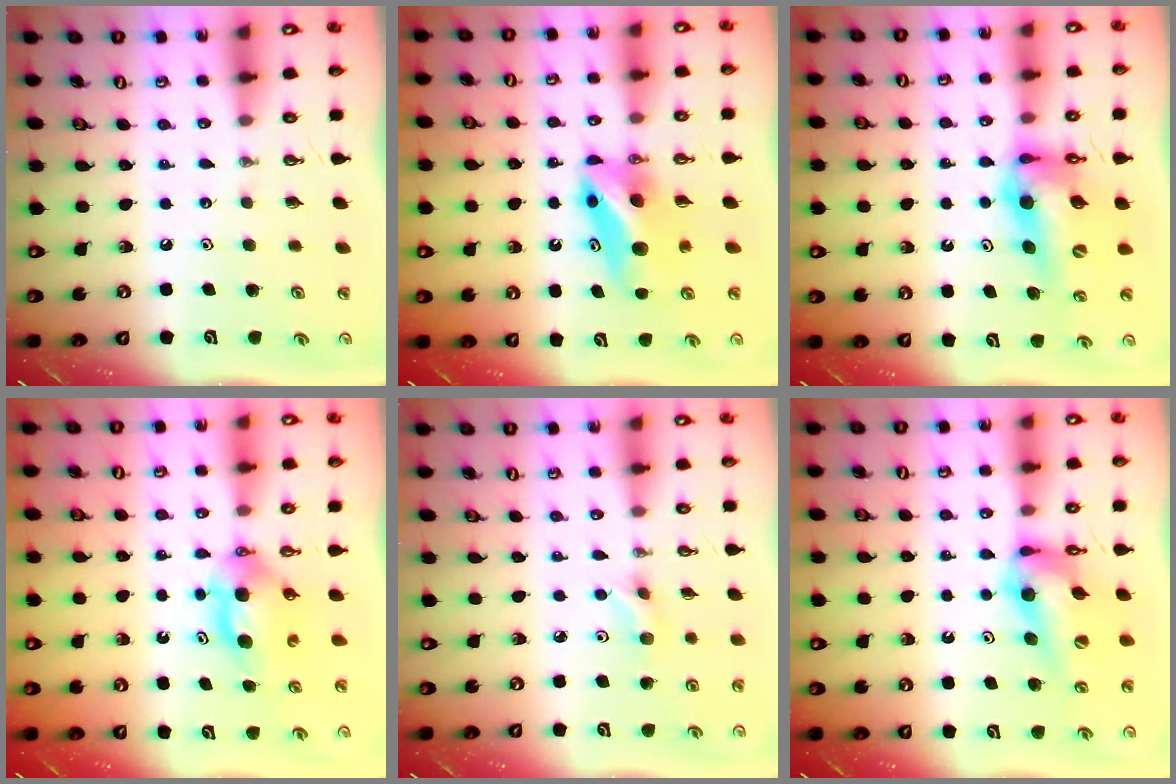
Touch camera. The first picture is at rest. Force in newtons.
{"total": 9.4, "press": 7.4, "slide": 5.8}
{"total": 14.3, "press": 13.7, "slide": 4.2}
{"total": 5.9, "press": 5.8, "slide": 1.2}
{"total": 4.6, "press": 4.5, "slide": 0.8}
{"total": 13.3, "press": 13.2, "slide": 1.5}